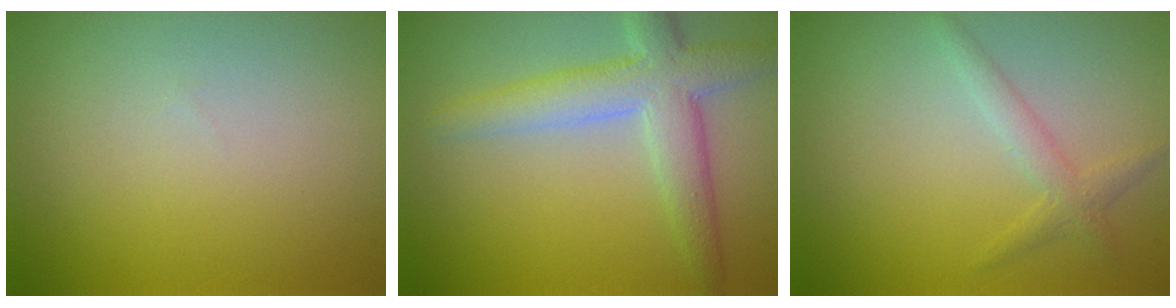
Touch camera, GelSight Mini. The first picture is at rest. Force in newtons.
{"total": 5.2, "press": 5.2, "slide": 0.3}
{"total": 1.8, "press": 1.8, "slide": 0.0}